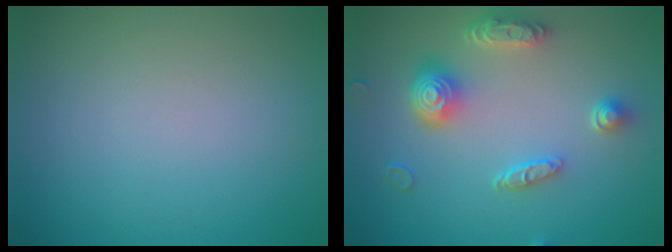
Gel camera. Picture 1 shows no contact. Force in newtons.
{"total": 4.7, "press": 3.7, "slide": 2.8}